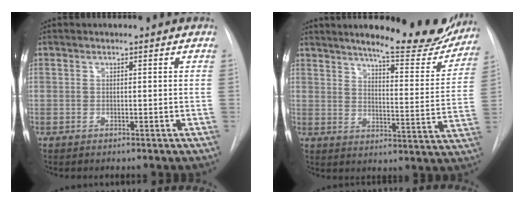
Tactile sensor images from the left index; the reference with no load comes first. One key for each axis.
{"total": 17.7, "fx": 15.5, "fy": 2.6, "fz": 8.1, "tx": -0.103, "ty": -0.053, "tz": 0.191}